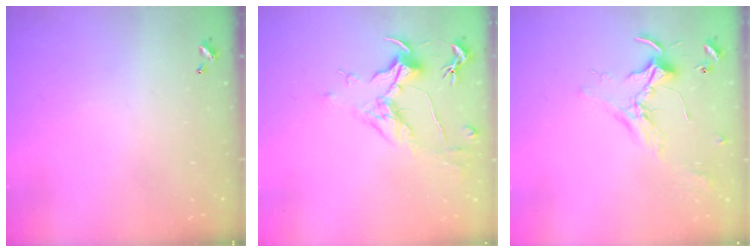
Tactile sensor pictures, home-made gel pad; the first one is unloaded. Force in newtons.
{"total": 1.5, "press": 1.3, "slide": 0.8}
{"total": 2.1, "press": 2.1, "slide": 0.5}